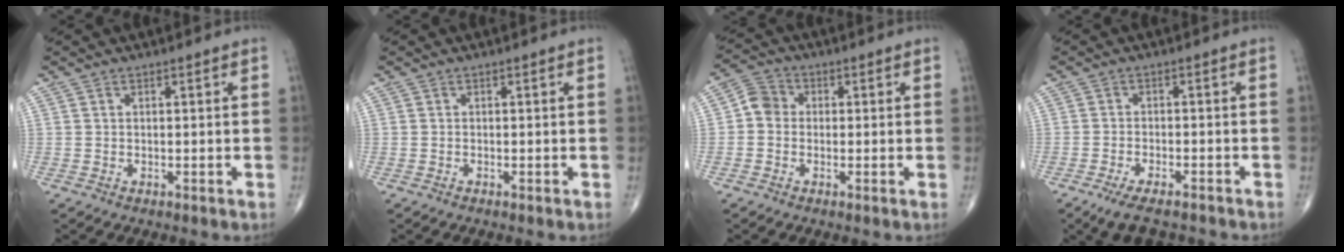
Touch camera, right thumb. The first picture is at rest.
{"total": 0.0}
{"total": 4.5, "force": [-0.3, 4.0, 2.0], "torque": [-0.021, 0.013, -0.018]}
{"total": 6.2, "force": [-4.7, 2.2, 3.4], "torque": [-0.060, 0.012, -0.079]}